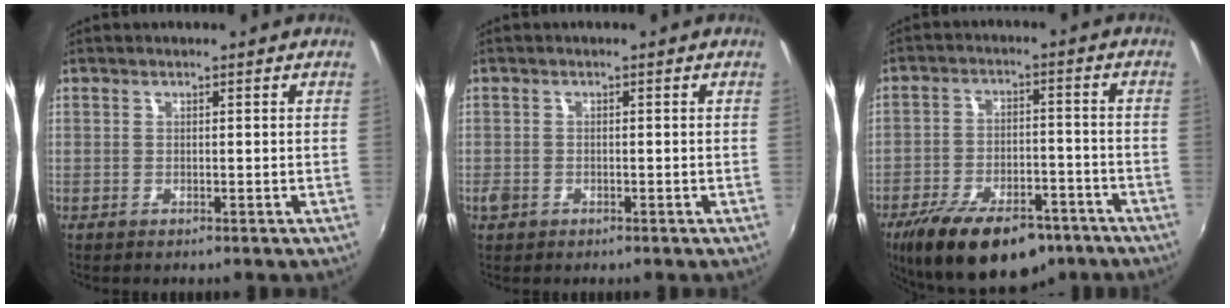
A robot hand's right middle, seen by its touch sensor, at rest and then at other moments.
{"total": 2.1, "force": [-1.2, 1.5, 0.8], "torque": [-0.018, -0.002, -0.023]}
{"total": 19.6, "force": [-13.5, 8.4, 11.4], "torque": [-0.217, -0.022, -0.198]}